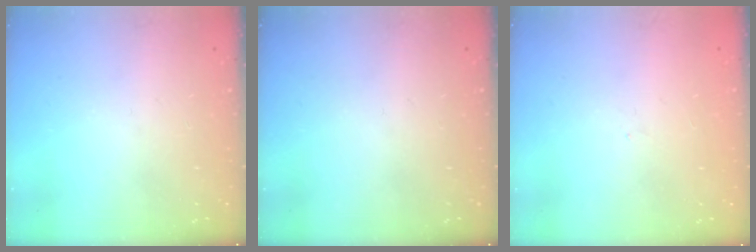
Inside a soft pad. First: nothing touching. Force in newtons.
{"total": 0.0}
{"total": 0.0}